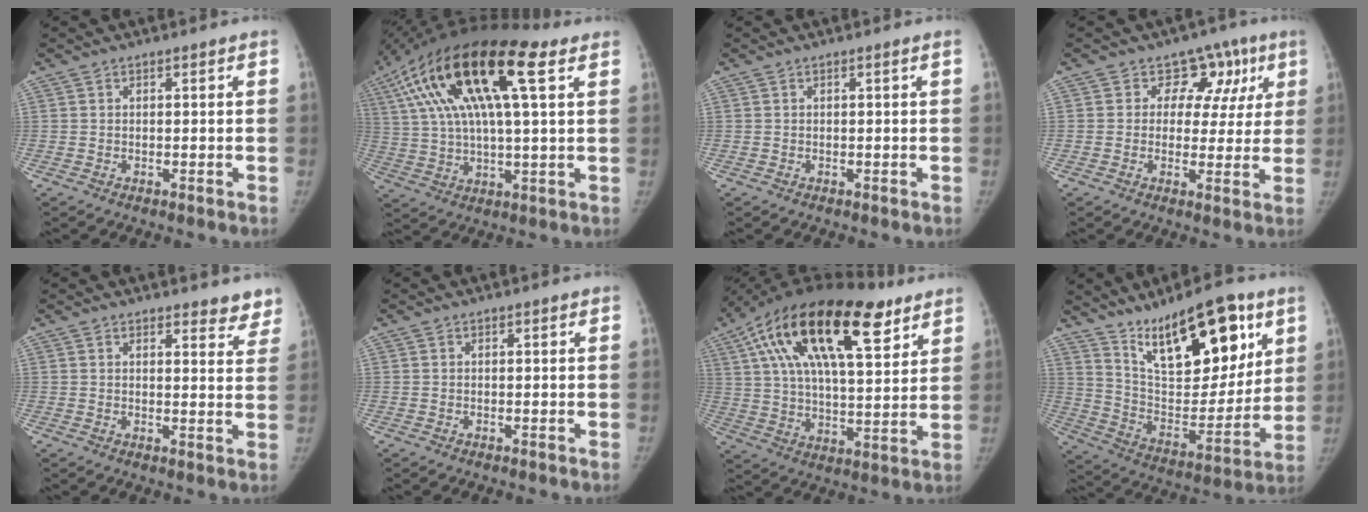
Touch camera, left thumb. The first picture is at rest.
{"total": 25.1, "force": [10.1, 8.2, 21.5], "torque": [-0.423, 0.025, 0.171]}
{"total": 0.0}
{"total": 8.4, "force": [2.8, 7.1, 3.5], "torque": [0.011, 0.003, 0.030]}
{"total": 5.5, "force": [5.0, 2.1, 0.9], "torque": [0.028, -0.031, 0.042]}
{"total": 0.0}
{"total": 27.4, "force": [13.8, 11.1, 20.9], "torque": [-0.353, 0.004, 0.229]}
{"total": 23.3, "force": [13.1, 9.6, 16.7], "torque": [-0.213, -0.057, 0.230]}